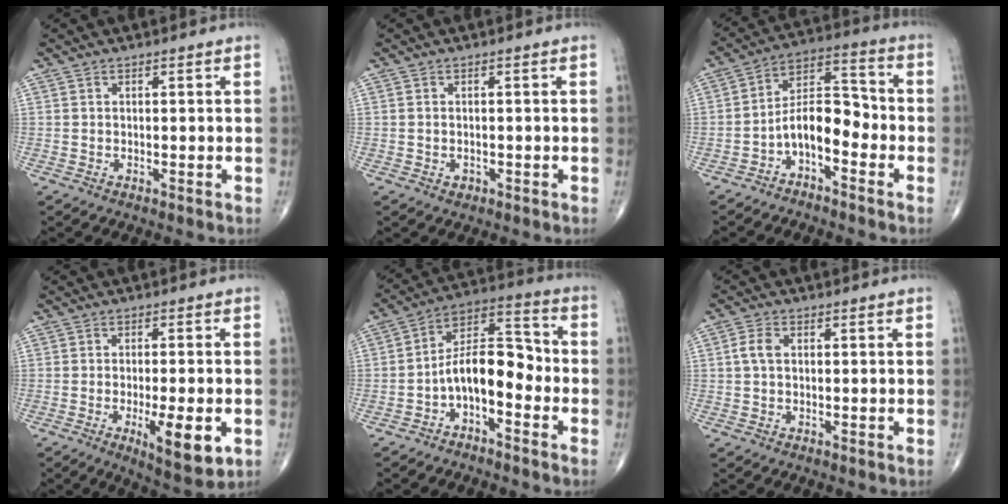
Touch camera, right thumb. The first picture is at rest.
{"total": 1.1, "force": [-0.3, 0.9, 0.5], "torque": [-0.006, 0.004, 0.000]}
{"total": 9.3, "force": [-3.7, 4.7, 7.1], "torque": [-0.106, 0.062, -0.073]}
{"total": 10.1, "force": [-3.1, 2.9, 9.1], "torque": [-0.131, -0.011, -0.042]}
{"total": 11.0, "force": [-3.4, 5.6, 8.9], "torque": [-0.128, 0.064, -0.070]}
{"total": 2.8, "force": [0.3, 1.8, 2.2], "torque": [-0.050, 0.007, 0.003]}